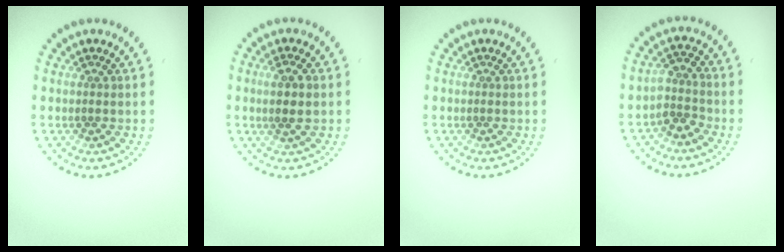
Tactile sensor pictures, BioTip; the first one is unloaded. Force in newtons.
{"total": 2.3, "press": 2.2, "slide": 0.8}
{"total": 0.0}
{"total": 2.4, "press": 1.8, "slide": 1.6}